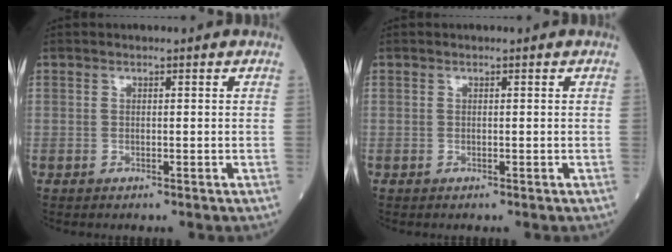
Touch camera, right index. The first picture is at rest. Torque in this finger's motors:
{"motor_torque": [0.13, -0.08, 0.11, 0.02]}